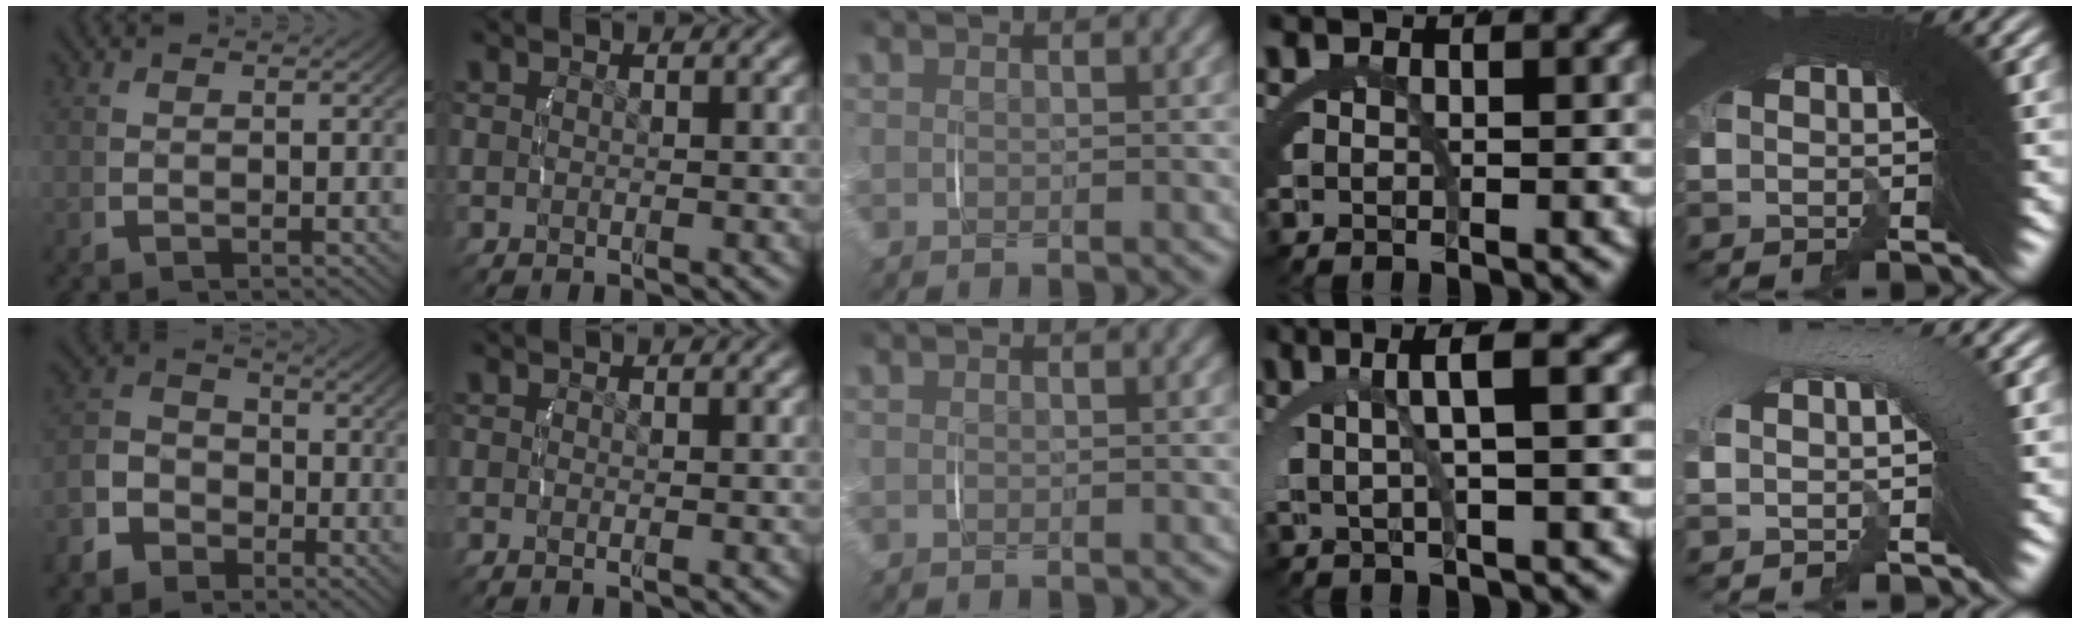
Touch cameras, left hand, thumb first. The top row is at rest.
{"thumb": {"total": 6.5, "force": [-2.1, 5.6, 2.6], "torque": [-0.032, -0.008, -0.046]}, "index": {"total": 1.3, "force": [-0.3, 1.1, 0.7], "torque": [-0.024, -0.004, -0.006]}, "ring": {"total": 5.1, "force": [2.3, 0.5, 4.6], "torque": [-0.072, 0.021, 0.030]}, "little": {"total": 3.3, "force": [1.2, 0.9, 3.0], "torque": [-0.046, 0.030, 0.016]}}